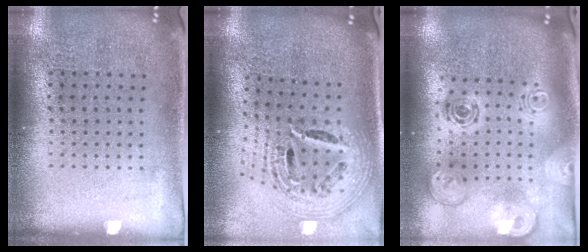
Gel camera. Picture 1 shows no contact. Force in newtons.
{"total": 2.6, "press": 1.9, "slide": 1.8}
{"total": 2.1, "press": 1.7, "slide": 1.2}